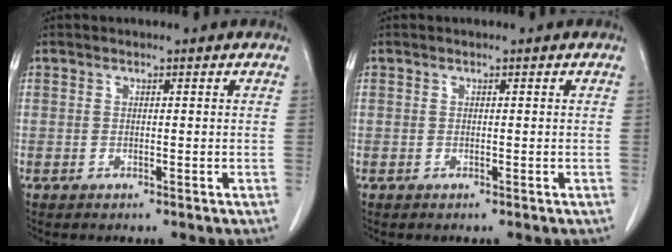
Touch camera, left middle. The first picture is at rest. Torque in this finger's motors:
{"motor_torque": [0.26, -0.26, 0.00, 0.01]}